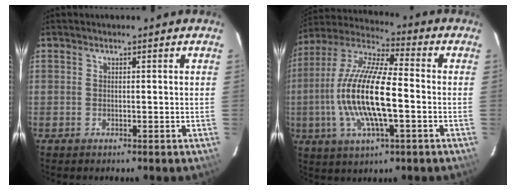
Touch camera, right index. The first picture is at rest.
{"total": 18.0, "force": [-2.8, 4.9, 17.1], "torque": [-0.340, -0.002, -0.061]}